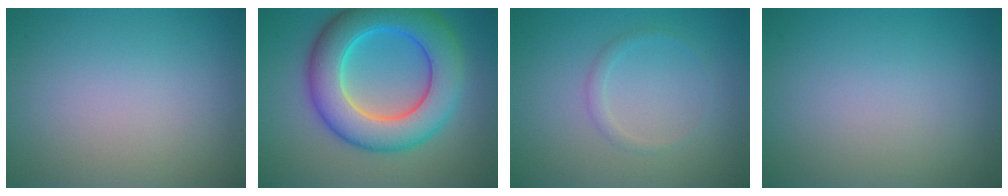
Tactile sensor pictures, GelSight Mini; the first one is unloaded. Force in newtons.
{"total": 9.9, "press": 9.9, "slide": 0.3}
{"total": 1.0, "press": 1.0, "slide": 0.1}
{"total": 0.0}